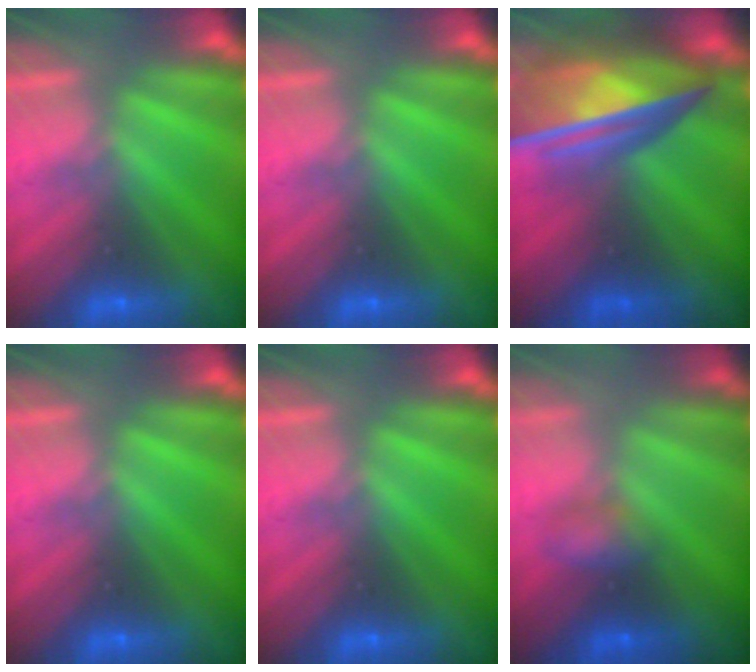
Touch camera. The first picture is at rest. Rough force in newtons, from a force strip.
{"total": 0.0}
{"total": 7.3}
{"total": 0.0}
{"total": 0.0}
{"total": 2.7}